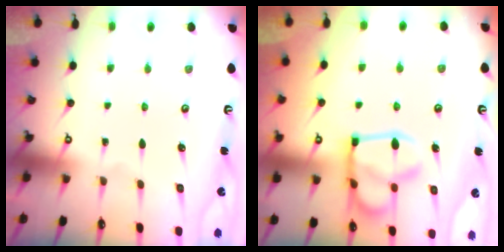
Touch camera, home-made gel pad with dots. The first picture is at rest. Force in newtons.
{"total": 9.2, "press": 9.0, "slide": 1.7}